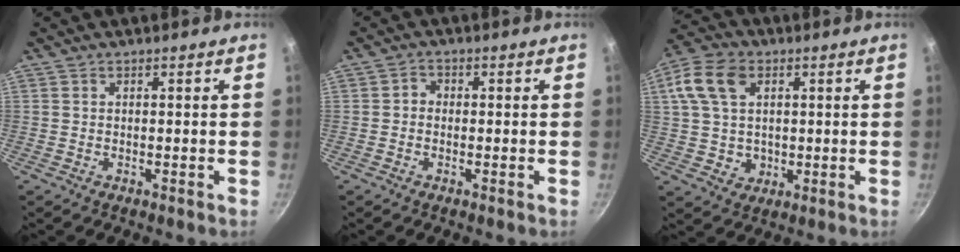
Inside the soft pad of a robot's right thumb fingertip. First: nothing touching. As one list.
[{"total": 1.7, "force": [-0.4, 1.5, 0.8], "torque": [-0.010, 0.009, -0.012]}, {"total": 12.7, "force": [3.2, 9.7, 7.6], "torque": [-0.124, 0.005, 0.058]}]